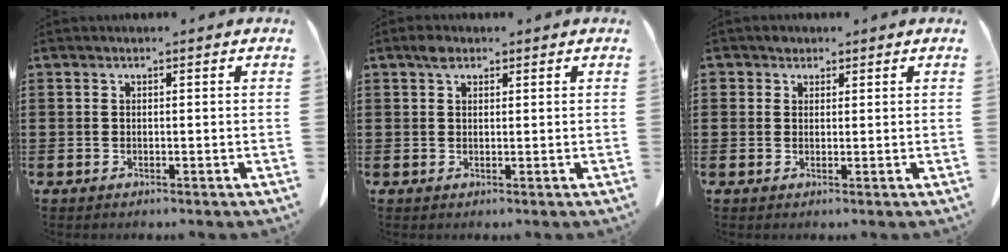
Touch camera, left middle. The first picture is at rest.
{"total": 1.9, "force": [1.2, 1.1, 1.0], "torque": [-0.017, 0.002, 0.020]}
{"total": 1.4, "force": [1.0, 1.0, 0.1], "torque": [-0.007, 0.004, 0.021]}